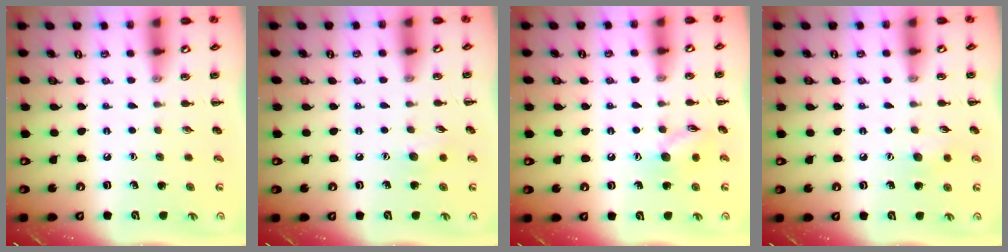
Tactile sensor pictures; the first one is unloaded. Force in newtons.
{"total": 6.1, "press": 5.9, "slide": 1.5}
{"total": 8.6, "press": 8.6, "slide": 0.7}
{"total": 5.6, "press": 5.5, "slide": 1.3}